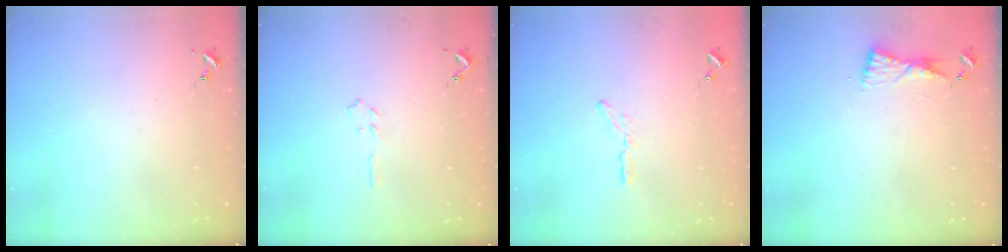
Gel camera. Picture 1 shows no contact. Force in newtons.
{"total": 3.1, "press": 3.1, "slide": 0.3}
{"total": 3.5, "press": 3.5, "slide": 0.2}
{"total": 5.6, "press": 5.6, "slide": 0.8}